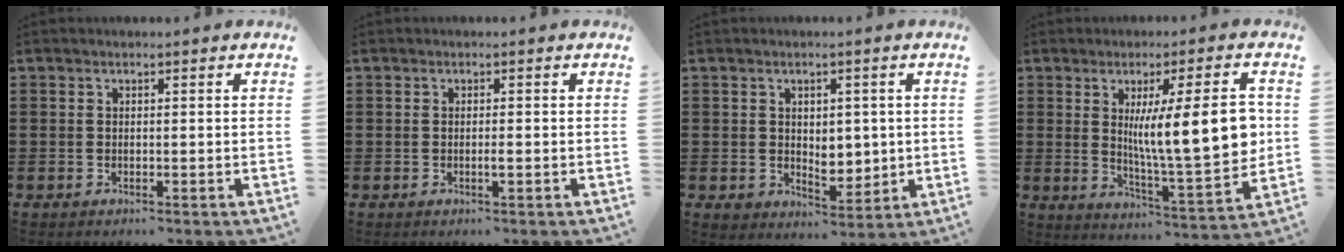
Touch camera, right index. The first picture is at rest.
{"total": 1.2, "force": [-0.3, 0.1, 1.1], "torque": [-0.020, -0.005, -0.005]}
{"total": 4.4, "force": [1.4, 3.8, 1.6], "torque": [-0.022, -0.004, 0.021]}
{"total": 13.9, "force": [2.2, 2.8, 13.5], "torque": [-0.207, -0.008, 0.035]}